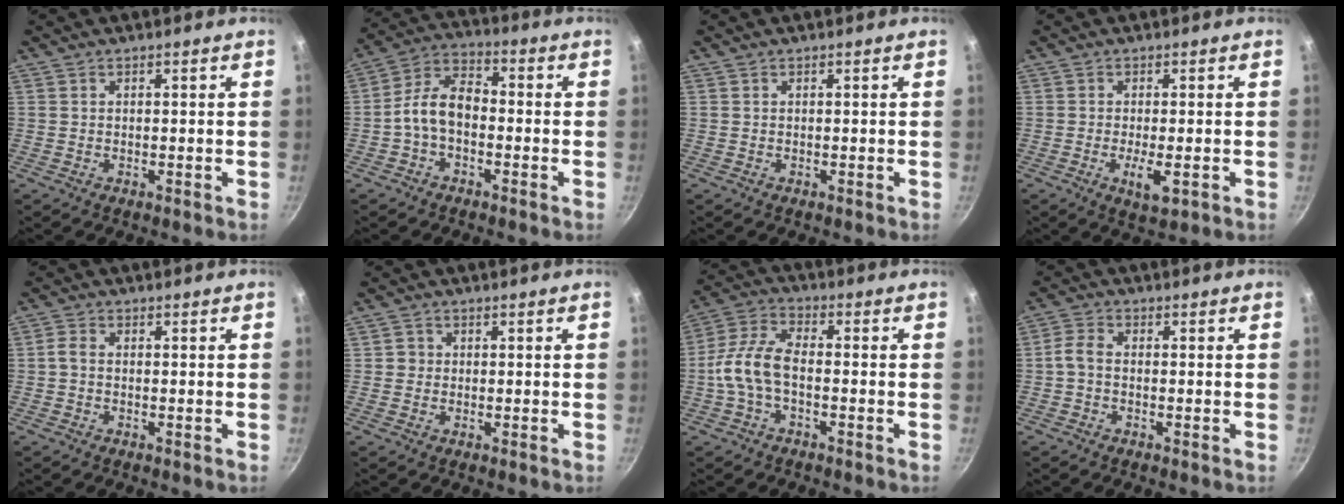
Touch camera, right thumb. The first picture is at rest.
{"total": 9.1, "force": [-1.6, 5.6, 6.9], "torque": [-0.123, 0.037, -0.043]}
{"total": 0.0}
{"total": 4.2, "force": [-1.2, 1.4, 3.7], "torque": [-0.066, -0.007, -0.018]}
{"total": 1.9, "force": [-0.3, 1.2, 1.5], "torque": [-0.031, 0.004, -0.012]}
{"total": 1.6, "force": [0.0, 1.5, 0.4], "torque": [0.002, 0.004, -0.003]}
{"total": 9.2, "force": [-1.7, 4.7, 7.7], "torque": [-0.166, 0.032, -0.041]}
{"total": 3.4, "force": [-0.7, 2.1, 2.7], "torque": [-0.056, 0.011, -0.021]}